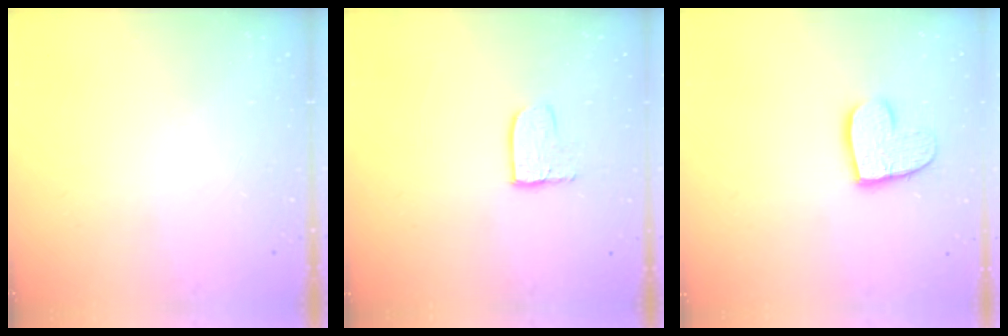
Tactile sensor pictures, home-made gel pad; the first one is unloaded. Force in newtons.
{"total": 5.5, "press": 5.5, "slide": 0.4}
{"total": 11.9, "press": 11.9, "slide": 0.9}